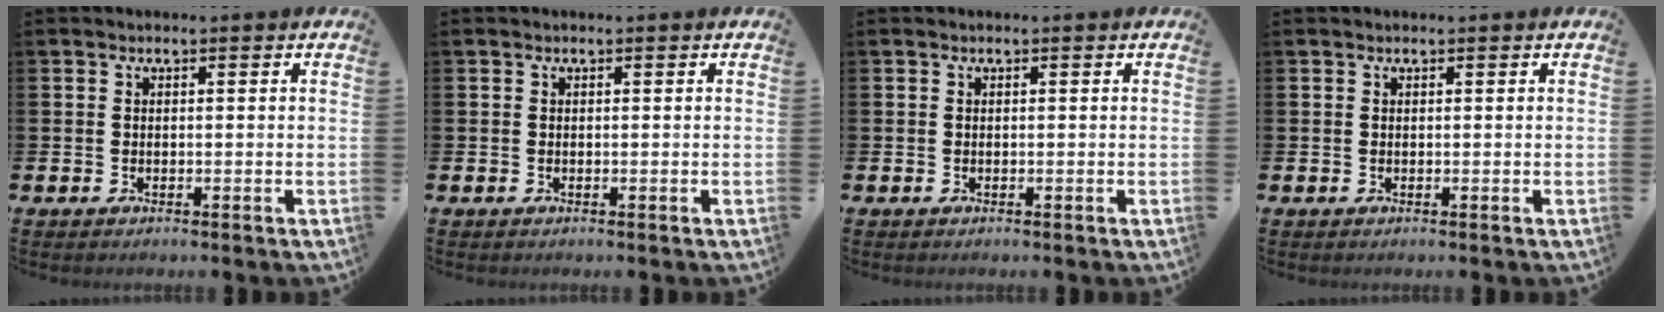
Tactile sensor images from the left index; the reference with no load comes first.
{"total": 0.0}
{"total": 0.0}
{"total": 0.0}